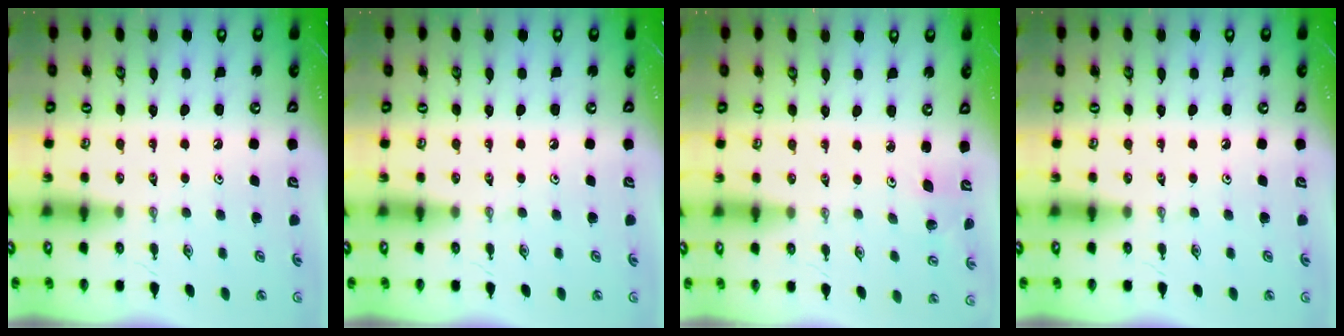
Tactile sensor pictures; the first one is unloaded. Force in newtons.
{"total": 0.0}
{"total": 2.1, "press": 2.1, "slide": 0.2}
{"total": 0.0}